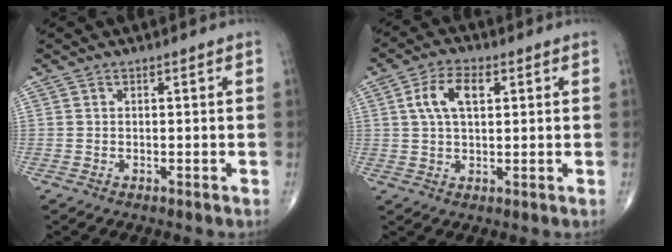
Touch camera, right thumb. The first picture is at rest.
{"total": 7.2, "force": [2.1, 3.7, 5.8], "torque": [-0.112, 0.008, 0.038]}